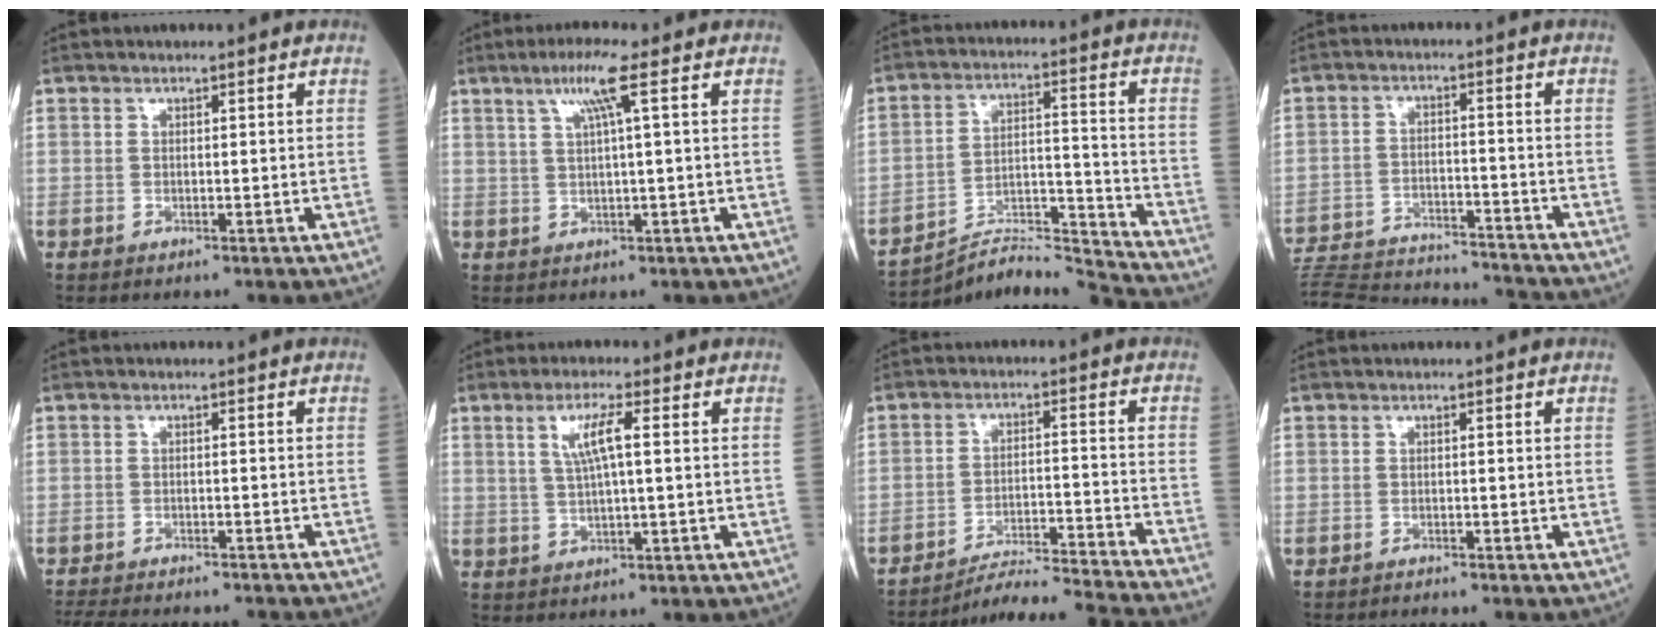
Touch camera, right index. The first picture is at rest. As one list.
[{"total": 5.0, "force": [2.2, -0.9, 4.5], "torque": [-0.089, 0.008, 0.040]}, {"total": 12.8, "force": [-12.5, -2.3, 1.3], "torque": [-0.019, 0.028, -0.217]}, {"total": 20.7, "force": [-19.9, 1.4, 5.7], "torque": [-0.131, -0.019, -0.293]}, {"total": 14.1, "force": [-12.9, 2.6, 5.1], "torque": [-0.108, -0.016, -0.173]}, {"total": 5.1, "force": [1.3, 0.3, 4.9], "torque": [-0.097, 0.004, 0.027]}, {"total": 14.8, "force": [-13.9, -3.1, 4.0], "torque": [-0.042, -0.017, -0.215]}, {"total": 2.6, "force": [-2.4, 0.0, 0.9], "torque": [-0.015, -0.002, -0.030]}]